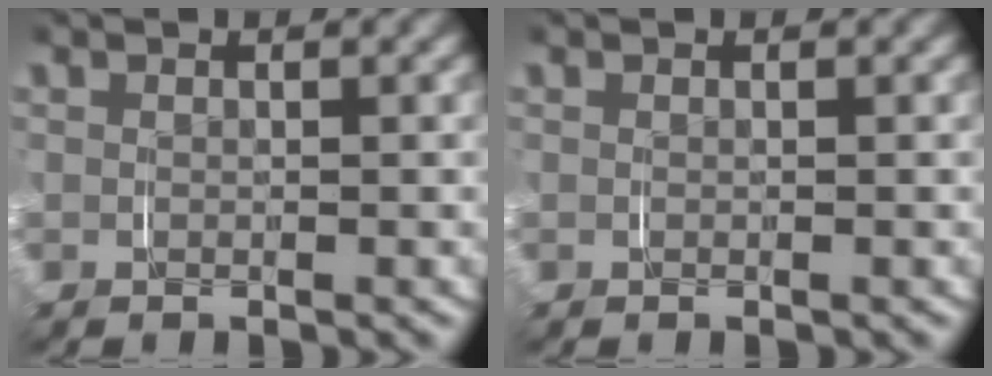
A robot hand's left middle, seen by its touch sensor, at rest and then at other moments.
{"total": 0.0}